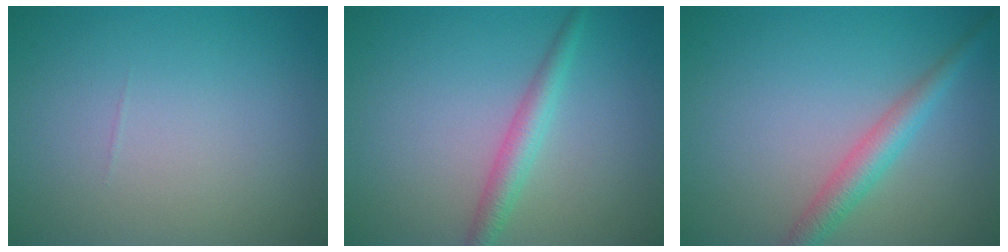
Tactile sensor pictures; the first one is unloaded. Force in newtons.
{"total": 2.5, "press": 2.5, "slide": 0.1}
{"total": 2.9, "press": 2.9, "slide": 0.1}